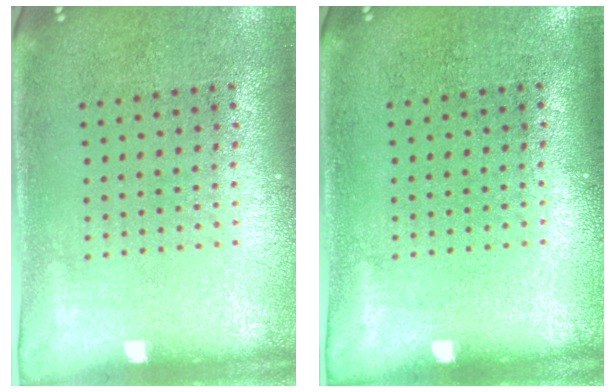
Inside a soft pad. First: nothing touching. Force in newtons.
{"total": 0.0}